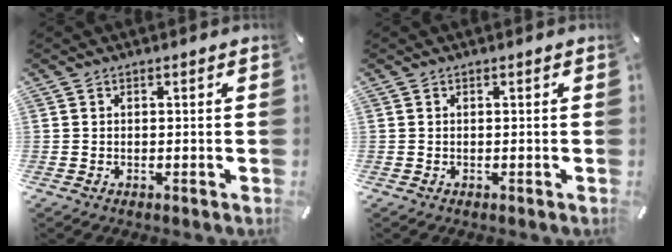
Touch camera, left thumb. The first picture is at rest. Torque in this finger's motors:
{"motor_torque": [0.00, 0.00, -0.01, 0.01, 0.00]}